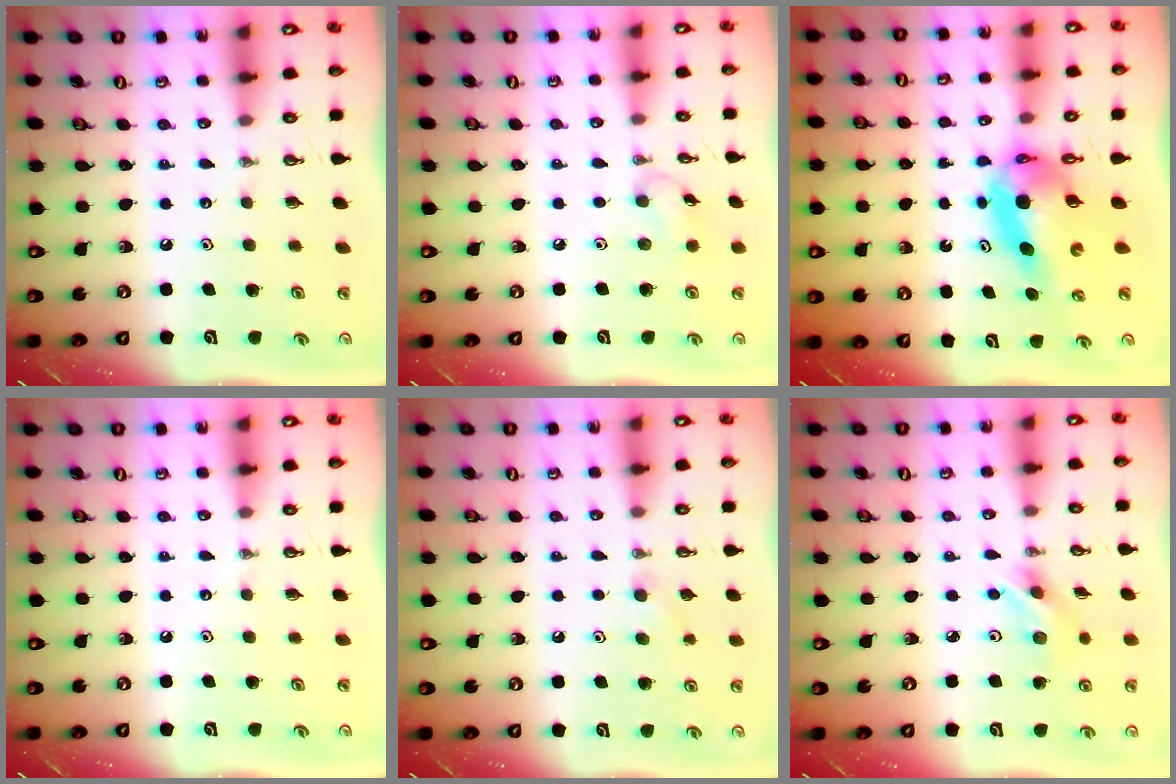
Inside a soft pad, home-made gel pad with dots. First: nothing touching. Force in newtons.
{"total": 6.6, "press": 6.6, "slide": 0.6}
{"total": 8.0, "press": 8.0, "slide": 0.9}
{"total": 0.0}
{"total": 6.9, "press": 5.6, "slide": 4.0}
{"total": 4.6, "press": 4.5, "slide": 0.3}